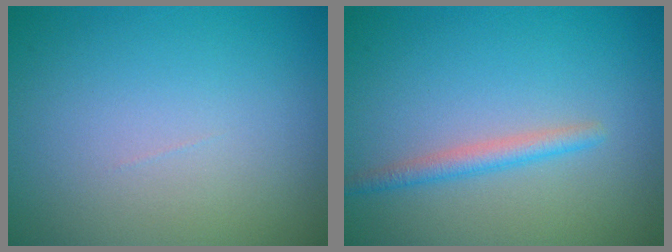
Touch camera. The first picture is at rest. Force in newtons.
{"total": 1.8, "press": 1.8, "slide": 0.1}